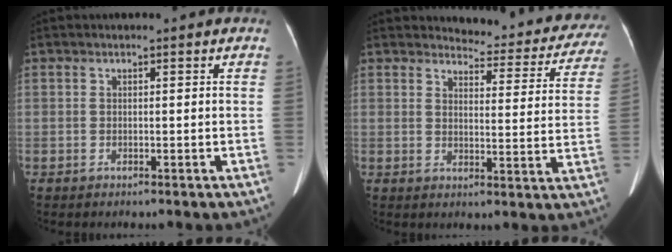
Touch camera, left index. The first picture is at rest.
{"total": 14.4, "force": [13.9, 3.1, 2.1], "torque": [0.005, -0.055, 0.136]}